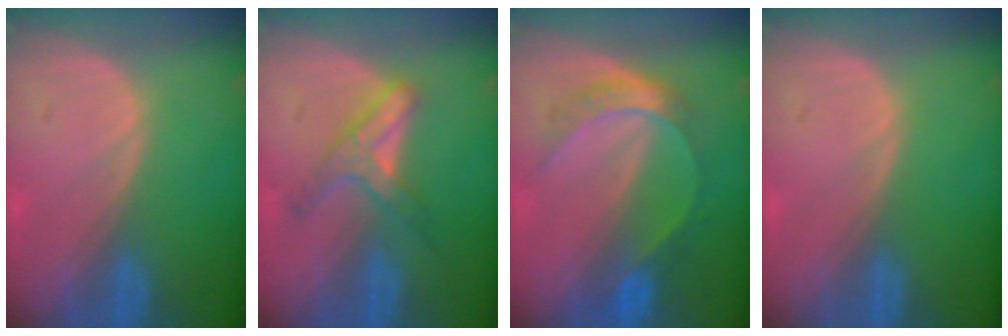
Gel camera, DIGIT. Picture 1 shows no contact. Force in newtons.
{"total": 5.2, "press": 5.2, "slide": 0.9}
{"total": 5.6, "press": 5.6, "slide": 0.2}
{"total": 0.0}